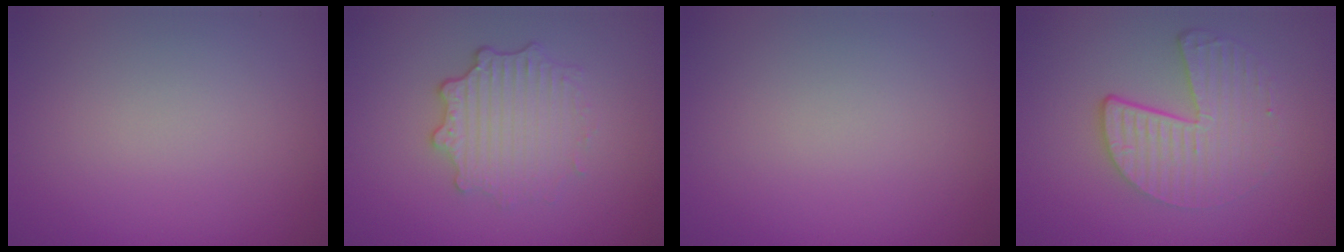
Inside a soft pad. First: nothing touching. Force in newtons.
{"total": 3.6, "press": 2.8, "slide": 2.3}
{"total": 0.0}
{"total": 4.5, "press": 3.0, "slide": 3.3}